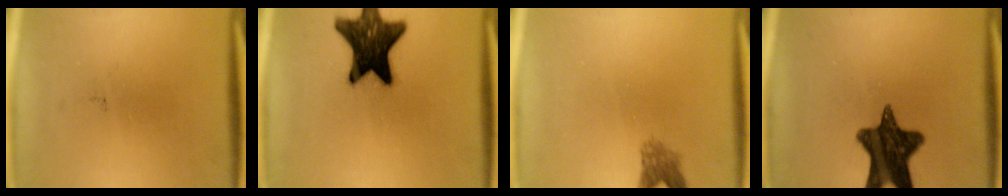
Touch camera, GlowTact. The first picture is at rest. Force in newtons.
{"total": 16.7}
{"total": 2.4}
{"total": 13.1}